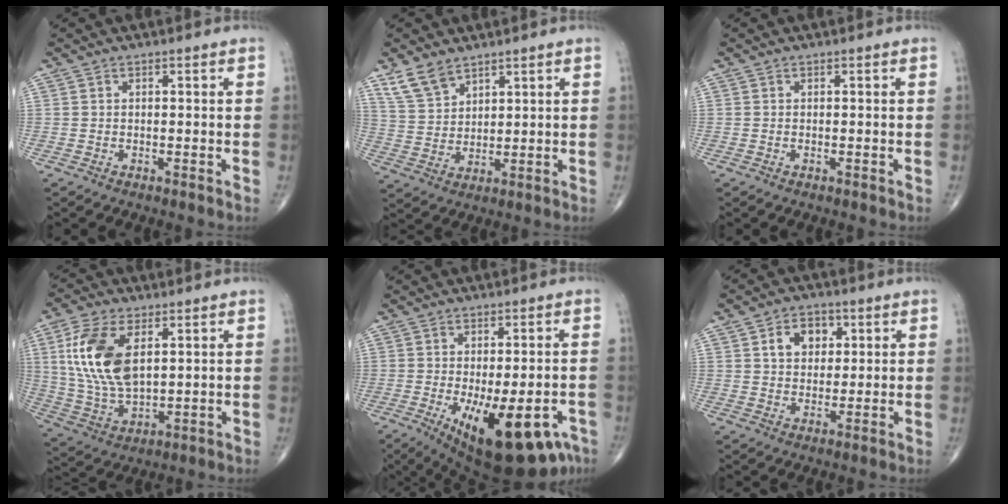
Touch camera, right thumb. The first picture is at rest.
{"total": 6.5, "force": [4.8, 3.3, 2.8], "torque": [-0.047, -0.019, 0.105]}
{"total": 0.0}
{"total": 15.3, "force": [4.4, 8.1, 12.3], "torque": [-0.249, -0.013, 0.092]}
{"total": 18.8, "force": [-8.3, 7.6, 15.1], "torque": [-0.176, -0.008, -0.102]}
{"total": 6.6, "force": [2.2, 4.9, 3.8], "torque": [-0.029, -0.004, 0.033]}